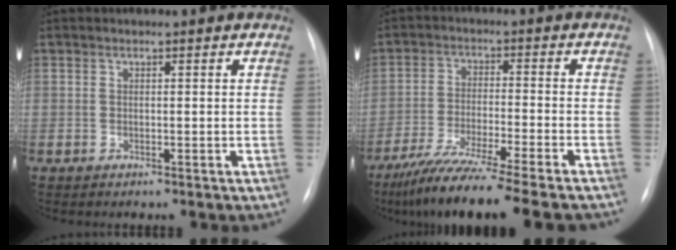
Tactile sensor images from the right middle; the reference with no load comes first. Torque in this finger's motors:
{"motor_torque": [1.09, -1.05, 0.27, 0.17]}